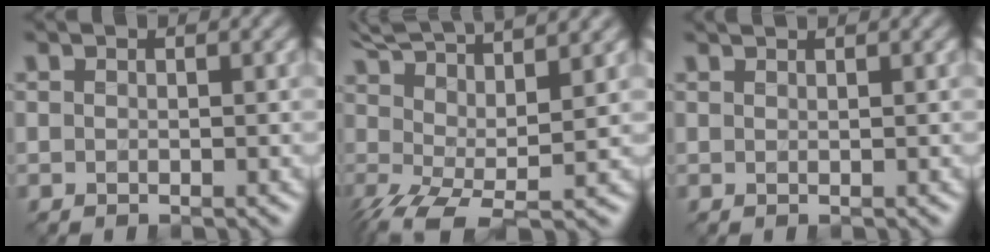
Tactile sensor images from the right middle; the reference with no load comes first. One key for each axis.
{"total": 9.7, "fx": 3.7, "fy": 3.1, "fz": 8.4, "tx": -0.158, "ty": 0.008, "tz": 0.070}
{"total": 1.0, "fx": 0.9, "fy": 0.2, "fz": 0.4, "tx": -0.004, "ty": -0.003, "tz": 0.007}